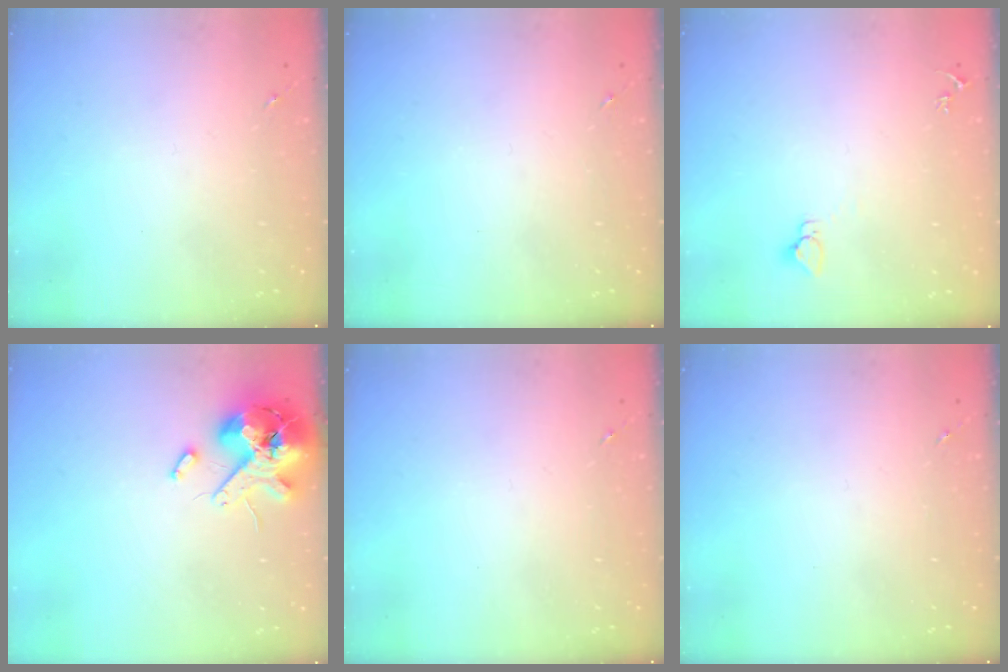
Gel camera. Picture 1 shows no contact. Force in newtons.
{"total": 0.0}
{"total": 2.9, "press": 2.9, "slide": 0.1}
{"total": 13.6, "press": 13.5, "slide": 2.2}
{"total": 0.0}
{"total": 0.0}